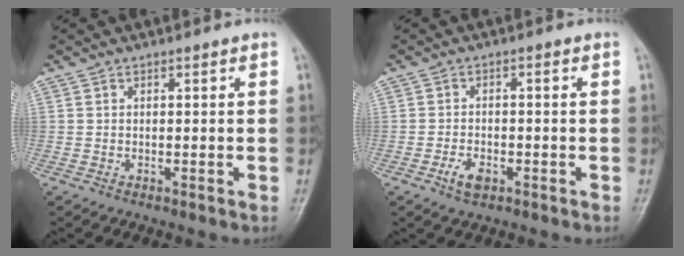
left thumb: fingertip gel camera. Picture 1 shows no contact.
{"total": 3.6, "force": [-1.8, 2.0, 2.3], "torque": [-0.041, 0.008, -0.032]}